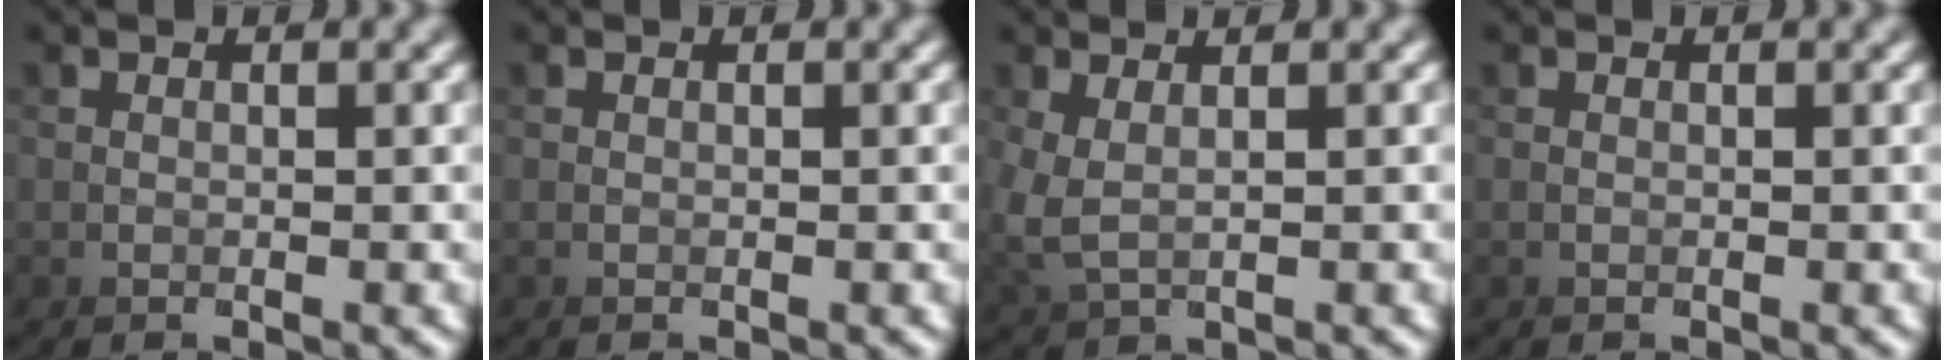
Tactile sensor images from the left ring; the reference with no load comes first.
{"total": 0.0}
{"total": 1.0, "force": [-0.4, 0.1, 1.0], "torque": [-0.049, -0.019, 0.007]}
{"total": 0.0}